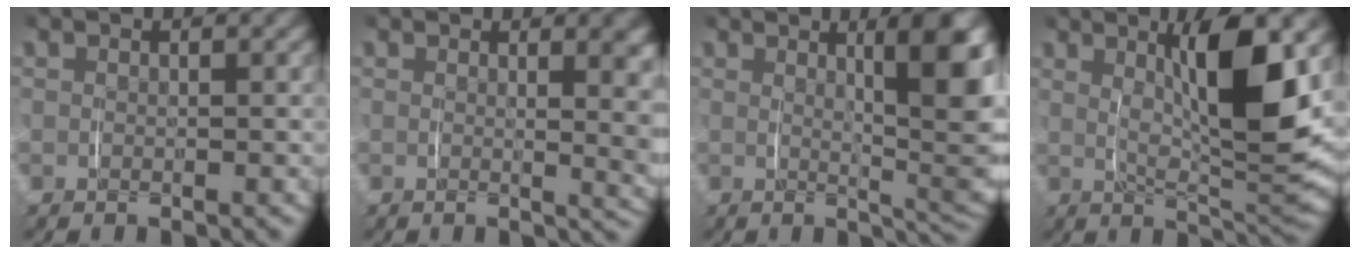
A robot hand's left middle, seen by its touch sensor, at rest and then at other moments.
{"total": 4.0, "force": [1.1, 0.9, 3.8], "torque": [-0.035, -0.004, 0.013]}
{"total": 9.3, "force": [2.0, 2.3, 8.8], "torque": [-0.096, -0.001, 0.033]}
{"total": 9.0, "force": [1.8, 2.1, 8.5], "torque": [-0.139, -0.006, 0.032]}